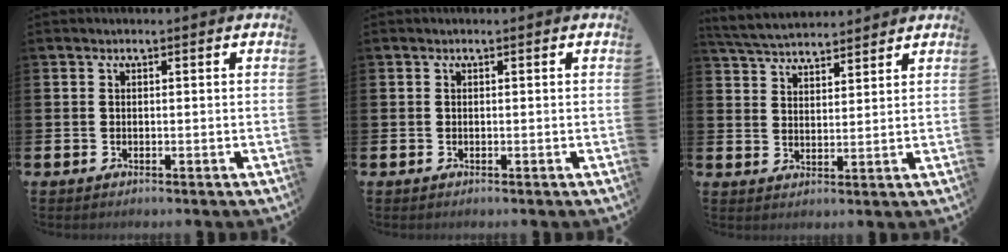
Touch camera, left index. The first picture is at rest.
{"total": 0.0}
{"total": 4.5, "force": [4.4, 0.7, 0.4], "torque": [-0.031, -0.023, 0.081]}